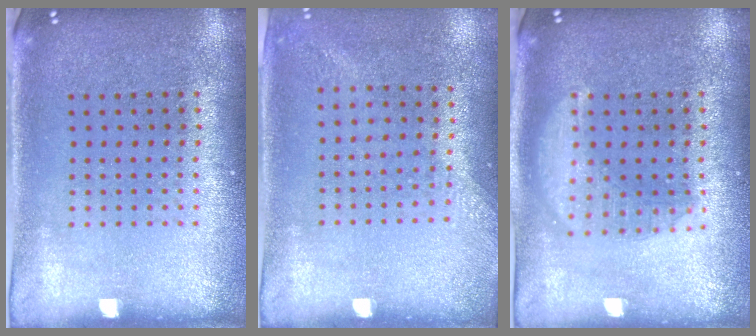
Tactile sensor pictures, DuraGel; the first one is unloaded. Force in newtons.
{"total": 1.4, "press": 1.1, "slide": 0.9}
{"total": 1.6, "press": 1.6, "slide": 0.2}